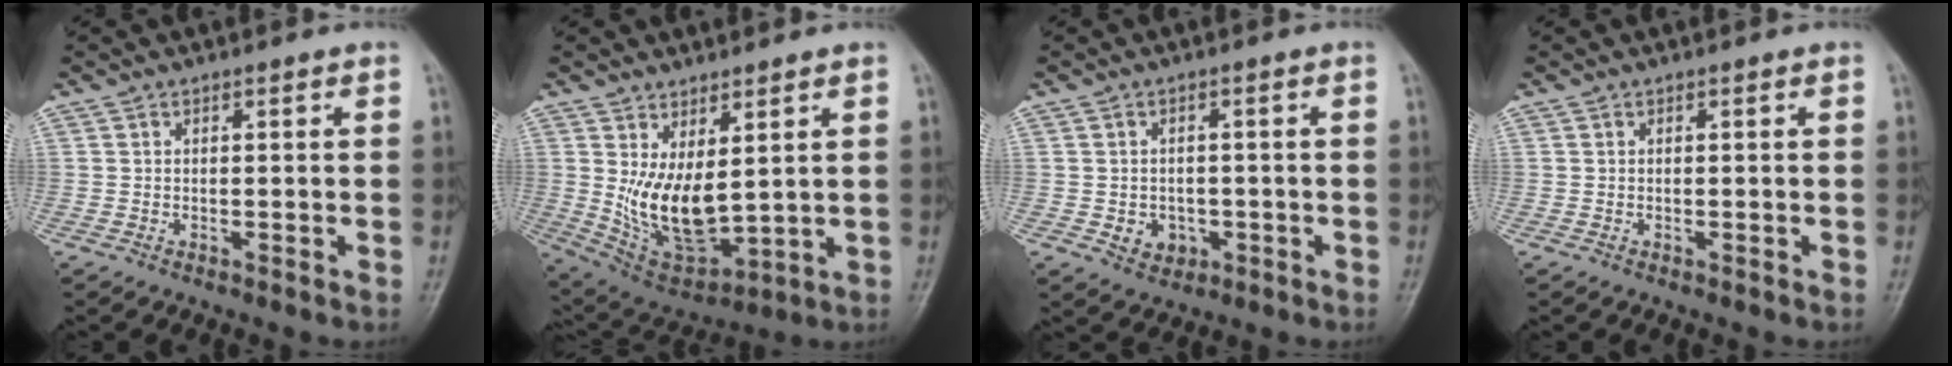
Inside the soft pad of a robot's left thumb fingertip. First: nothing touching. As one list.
[{"total": 12.1, "force": [2.1, 6.0, 10.3], "torque": [-0.169, -0.032, 0.066]}, {"total": 4.1, "force": [-1.0, 3.5, 1.9], "torque": [-0.012, 0.005, -0.005]}, {"total": 0.0}]